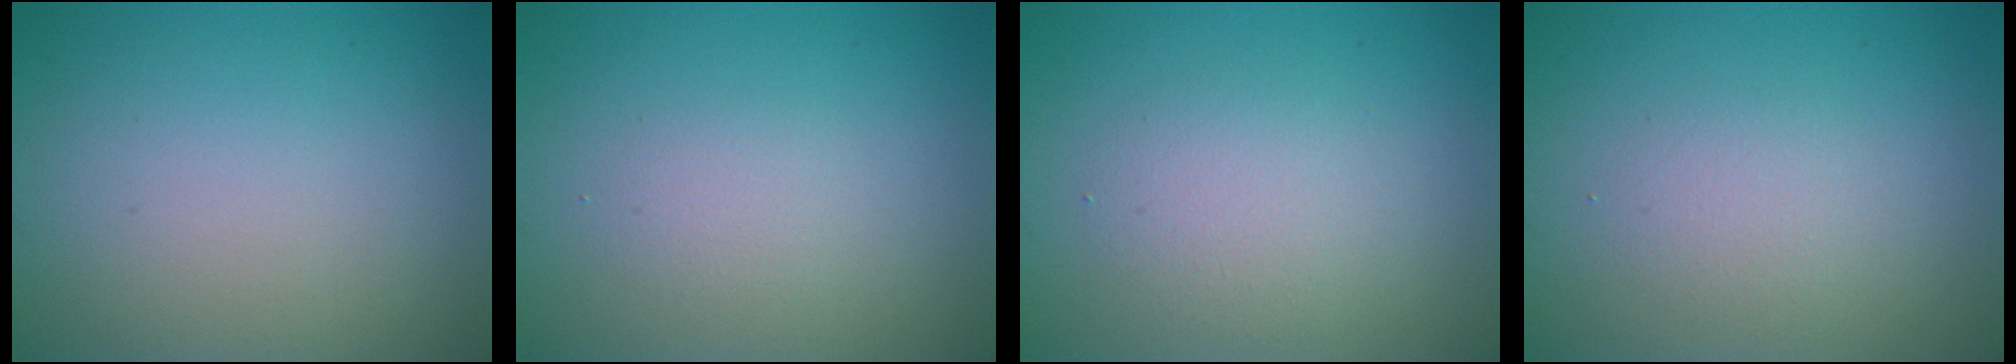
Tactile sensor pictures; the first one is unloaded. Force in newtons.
{"total": 1.3, "press": 1.3, "slide": 0.1}
{"total": 2.6, "press": 2.6, "slide": 0.1}
{"total": 1.7, "press": 1.7, "slide": 0.2}